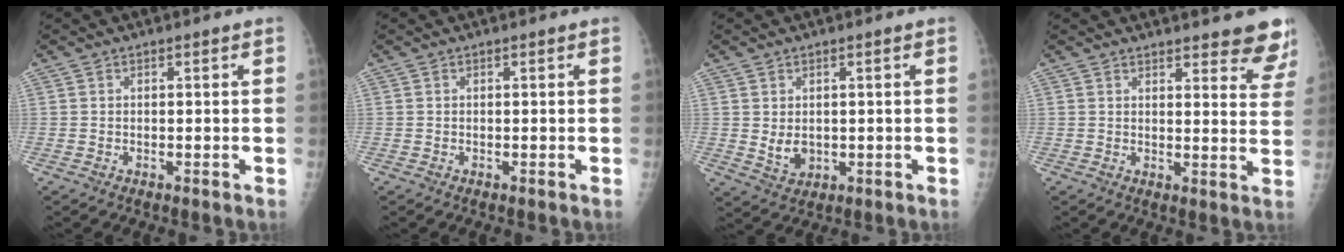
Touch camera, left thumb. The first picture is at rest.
{"total": 0.0}
{"total": 3.9, "force": [0.3, 2.7, 2.7], "torque": [-0.033, -0.010, 0.017]}
{"total": 11.2, "force": [9.7, 2.5, 4.9], "torque": [-0.019, -0.051, 0.096]}